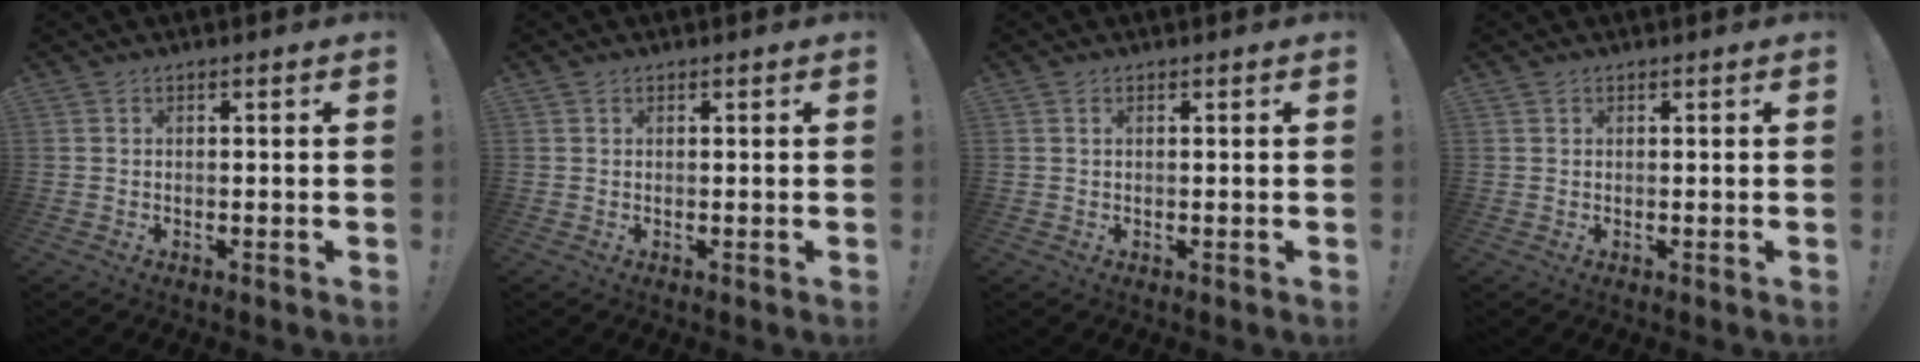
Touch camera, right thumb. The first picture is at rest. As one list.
[{"total": 0.6, "force": [0.5, 0.4, 0.0], "torque": [0.007, -0.002, 0.008]}, {"total": 0.6, "force": [0.3, 0.2, 0.5], "torque": [-0.013, 0.003, 0.007]}, {"total": 0.6, "force": [0.4, 0.4, 0.1], "torque": [-0.001, 0.000, 0.009]}]